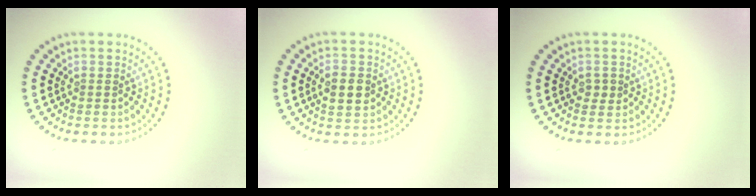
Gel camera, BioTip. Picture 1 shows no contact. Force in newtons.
{"total": 2.6, "press": 2.6, "slide": 0.1}
{"total": 1.1, "press": 1.0, "slide": 0.3}